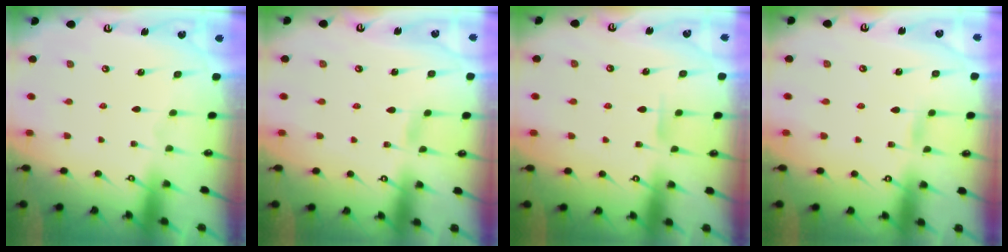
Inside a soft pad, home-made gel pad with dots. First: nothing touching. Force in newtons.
{"total": 2.7, "press": 2.7, "slide": 0.4}
{"total": 4.8, "press": 4.8, "slide": 0.7}
{"total": 2.4, "press": 2.3, "slide": 0.3}